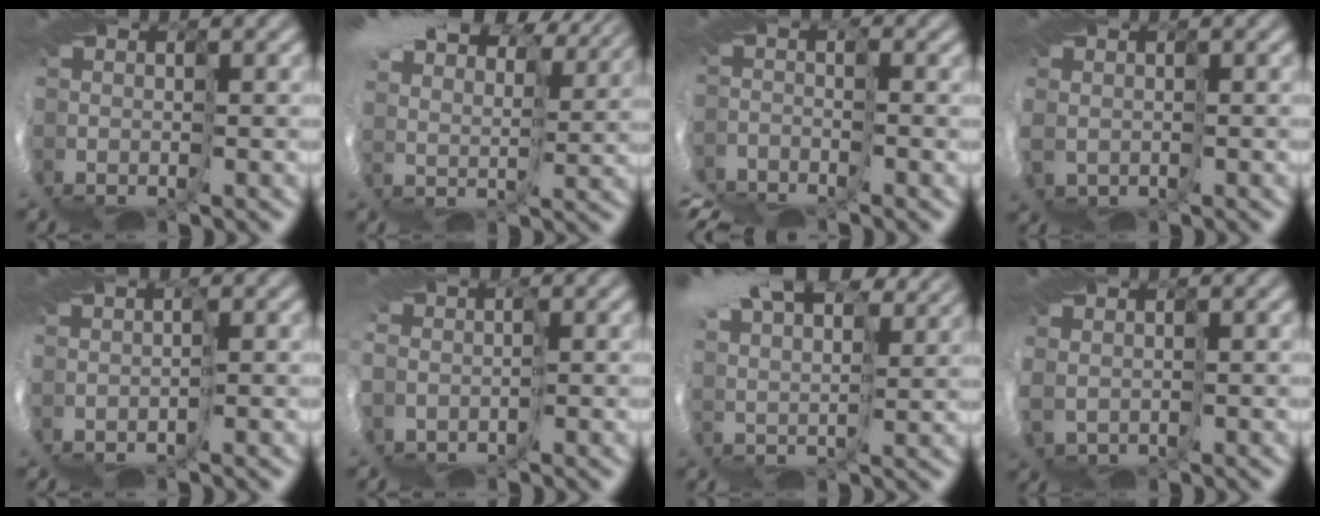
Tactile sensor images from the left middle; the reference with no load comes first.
{"total": 11.7, "force": [11.2, 1.7, 3.0], "torque": [-0.079, 0.030, 0.219]}
{"total": 5.9, "force": [-5.2, -2.4, -1.2], "torque": [0.009, -0.030, -0.041]}
{"total": 2.8, "force": [0.3, 2.7, 0.8], "torque": [-0.049, -0.008, 0.001]}
{"total": 2.2, "force": [-0.3, -2.2, -0.3], "torque": [0.016, -0.003, 0.025]}
{"total": 1.2, "force": [-0.9, -0.5, -0.7], "torque": [0.007, -0.010, 0.003]}
{"total": 10.5, "force": [9.9, -0.7, 3.4], "torque": [-0.054, 0.033, 0.182]}
{"total": 2.9, "force": [1.5, 2.2, 1.0], "torque": [-0.051, -0.002, 0.017]}